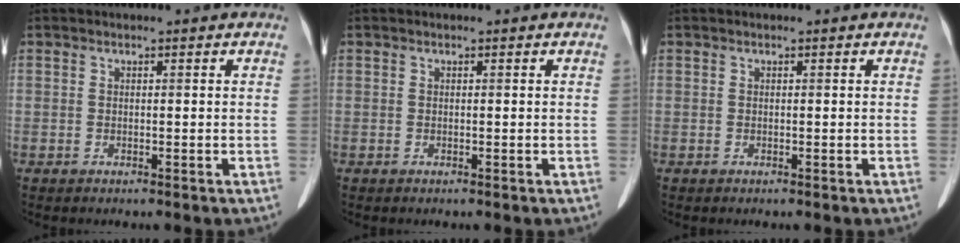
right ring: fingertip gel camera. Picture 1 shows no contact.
{"total": 0.0}
{"total": 0.0}